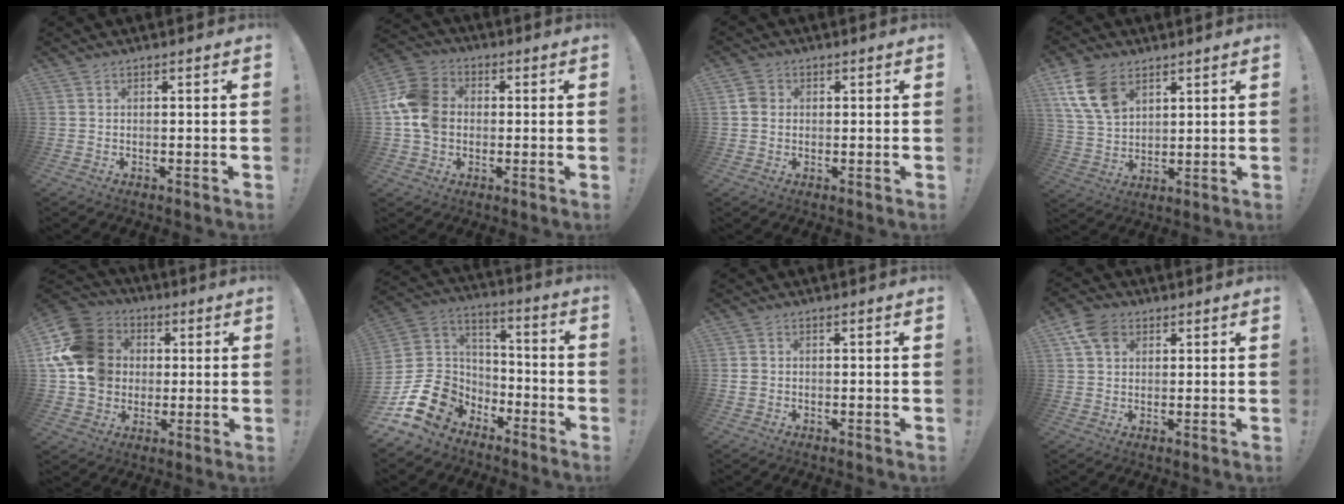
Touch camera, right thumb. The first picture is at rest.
{"total": 13.7, "force": [-0.2, 11.2, 7.8], "torque": [-0.144, 0.014, 0.002]}
{"total": 3.8, "force": [0.2, 3.5, 1.4], "torque": [-0.014, 0.008, 0.004]}
{"total": 13.1, "force": [6.7, 8.7, 7.2], "torque": [-0.129, -0.023, 0.133]}
{"total": 18.8, "force": [2.7, 16.2, 9.2], "torque": [-0.153, -0.004, 0.068]}
{"total": 18.5, "force": [-8.7, 14.2, 8.2], "torque": [-0.148, 0.047, -0.141]}
{"total": 1.7, "force": [-0.3, 1.6, 0.7], "torque": [-0.011, 0.005, -0.003]}
{"total": 7.3, "force": [3.3, 5.5, 3.5], "torque": [-0.054, -0.005, 0.066]}